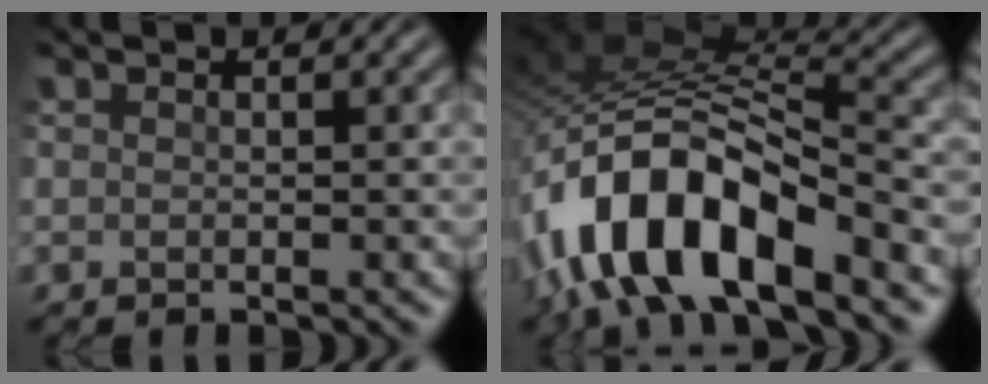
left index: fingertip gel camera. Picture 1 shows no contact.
{"total": 12.3, "force": [-7.3, 5.5, 8.3], "torque": [-0.159, -0.002, -0.132]}